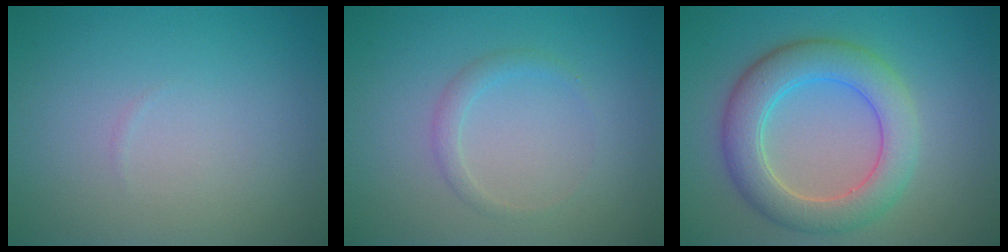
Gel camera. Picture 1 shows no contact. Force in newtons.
{"total": 1.3, "press": 1.3, "slide": 0.0}
{"total": 6.0, "press": 6.0, "slide": 0.4}